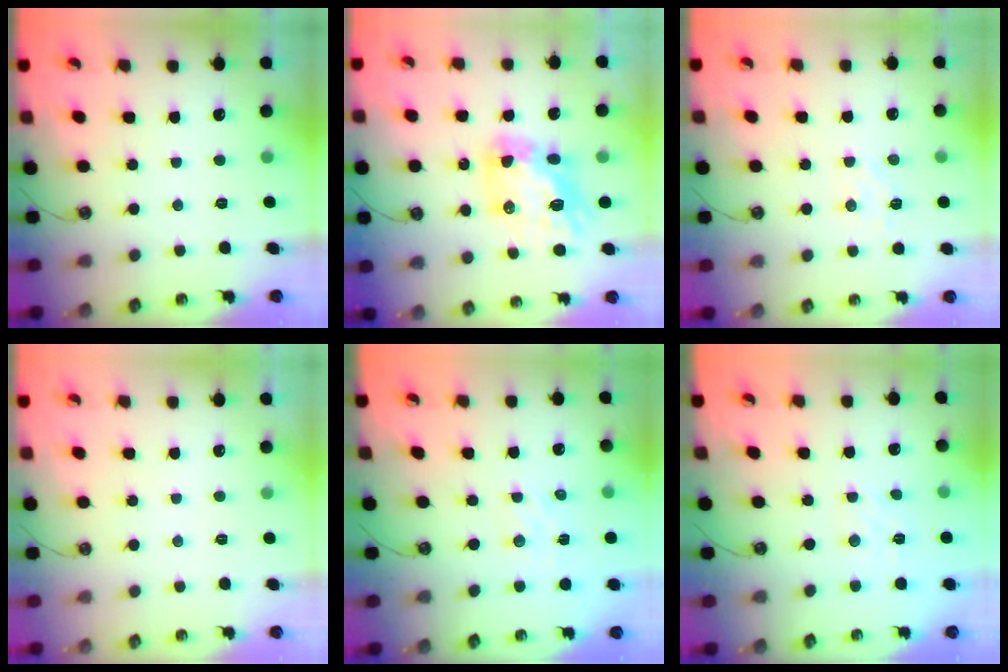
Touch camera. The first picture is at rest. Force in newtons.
{"total": 12.2, "press": 12.2, "slide": 1.2}
{"total": 6.4, "press": 6.3, "slide": 0.6}
{"total": 0.0}
{"total": 2.8, "press": 2.8, "slide": 0.3}
{"total": 2.1, "press": 2.1, "slide": 0.5}